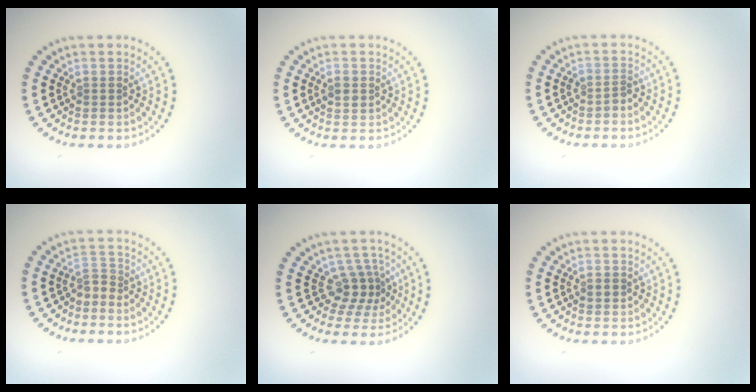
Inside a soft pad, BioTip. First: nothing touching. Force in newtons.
{"total": 1.0, "press": 1.0, "slide": 0.1}
{"total": 1.1, "press": 0.9, "slide": 0.6}
{"total": 1.8, "press": 1.2, "slide": 1.3}
{"total": 2.9, "press": 2.2, "slide": 1.9}
{"total": 1.3, "press": 1.3, "slide": 0.2}